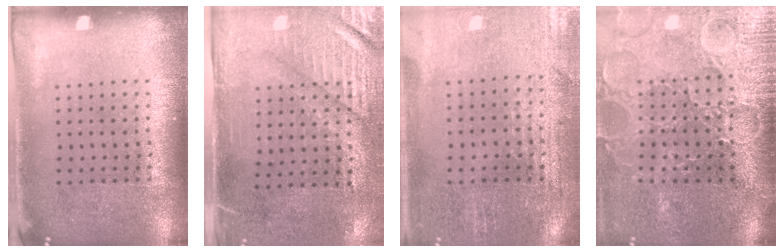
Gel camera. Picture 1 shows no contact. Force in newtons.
{"total": 3.1, "press": 2.6, "slide": 1.6}
{"total": 0.6, "press": 0.5, "slide": 0.3}
{"total": 4.1, "press": 3.7, "slide": 1.7}